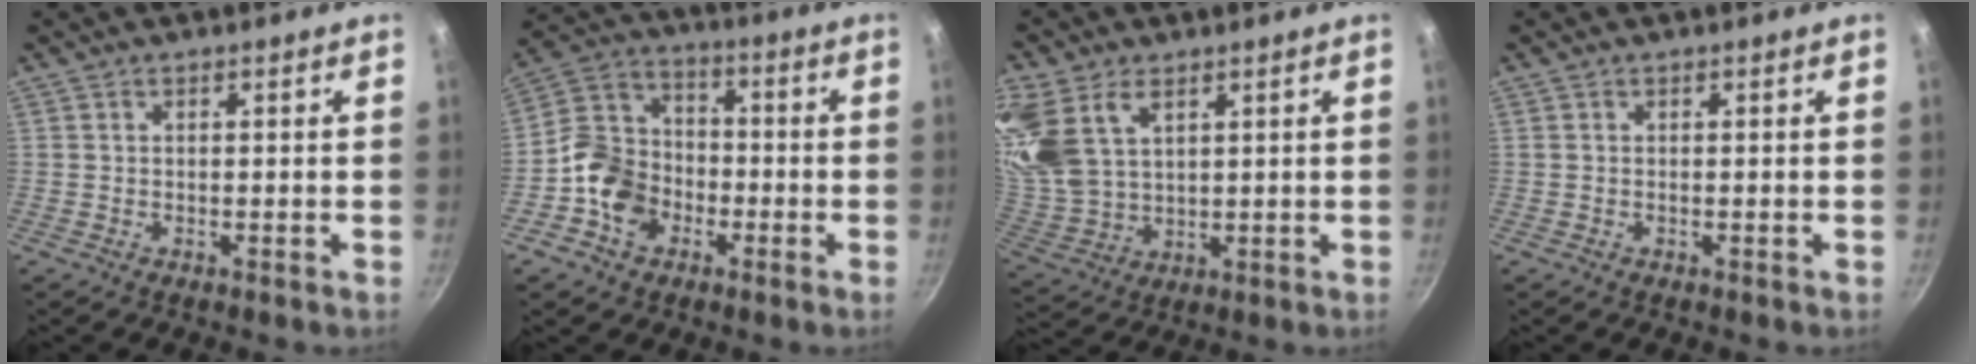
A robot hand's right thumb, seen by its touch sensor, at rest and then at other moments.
{"total": 11.5, "force": [-4.0, 9.0, 5.8], "torque": [-0.088, 0.038, -0.082]}
{"total": 17.3, "force": [7.0, 11.1, 11.2], "torque": [-0.273, -0.005, 0.149]}
{"total": 0.0}